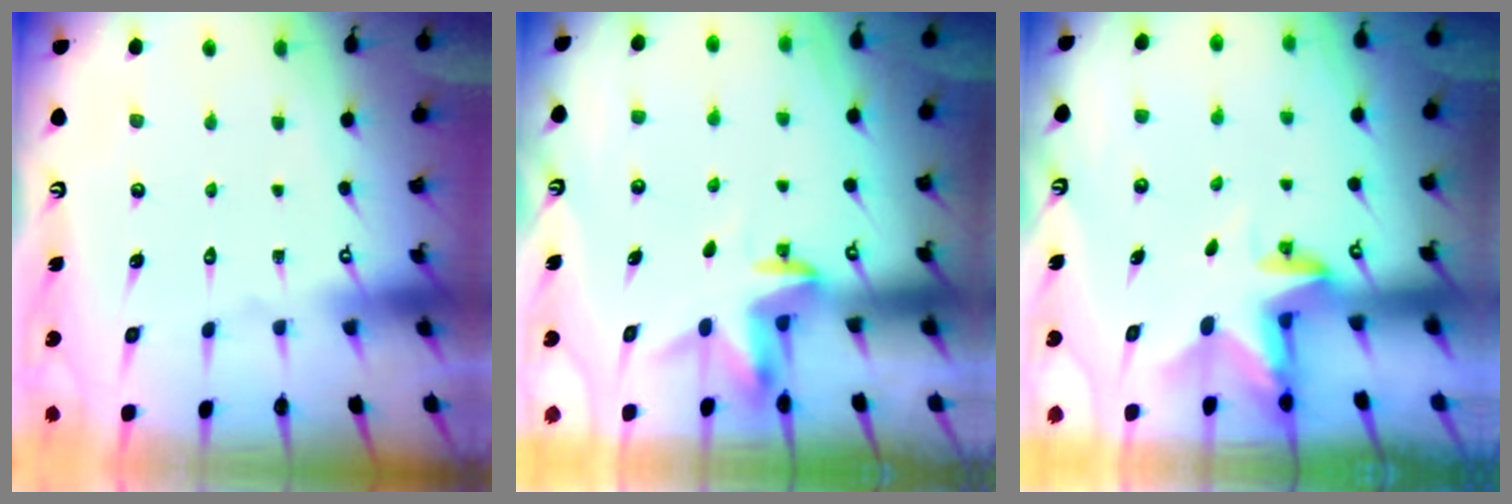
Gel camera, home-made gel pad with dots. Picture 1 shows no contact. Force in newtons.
{"total": 3.8, "press": 3.8, "slide": 0.2}
{"total": 2.9, "press": 2.9, "slide": 0.2}